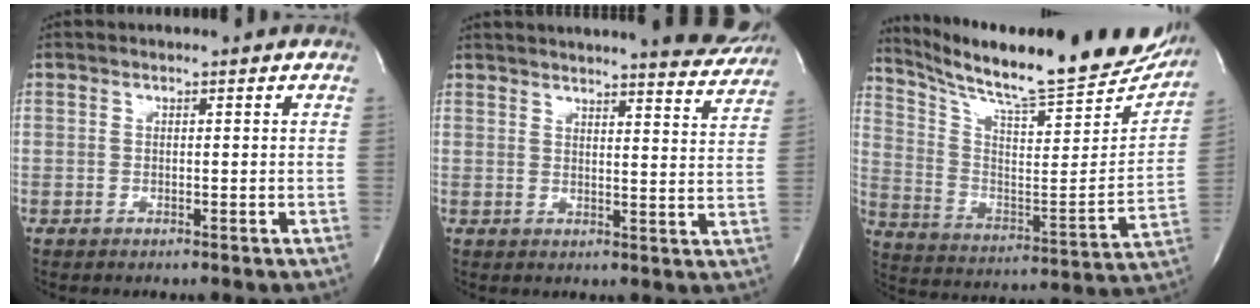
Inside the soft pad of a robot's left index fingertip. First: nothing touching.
{"total": 16.6, "force": [15.5, 1.7, 5.8], "torque": [-0.071, -0.032, 0.176]}
{"total": 28.0, "force": [24.7, 3.9, 12.5], "torque": [-0.210, -0.075, 0.345]}